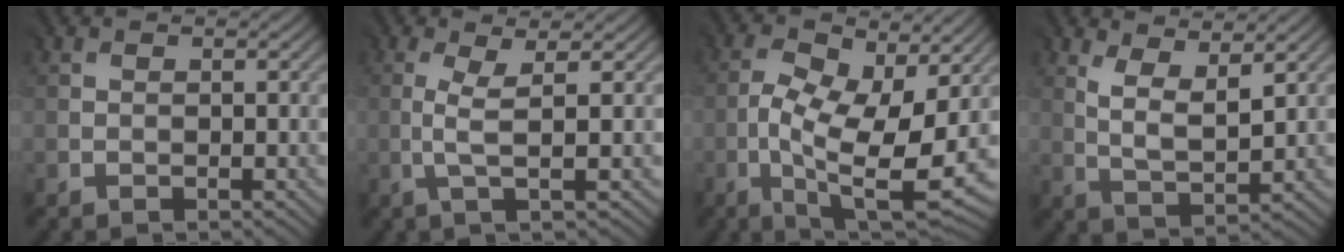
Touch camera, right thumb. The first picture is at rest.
{"total": 2.5, "force": [-0.1, -0.2, 2.5], "torque": [-0.053, 0.003, -0.004]}
{"total": 12.5, "force": [-1.9, 5.3, 11.1], "torque": [-0.207, -0.008, -0.028]}
{"total": 4.7, "force": [2.8, 1.3, 3.5], "torque": [-0.069, -0.008, 0.059]}